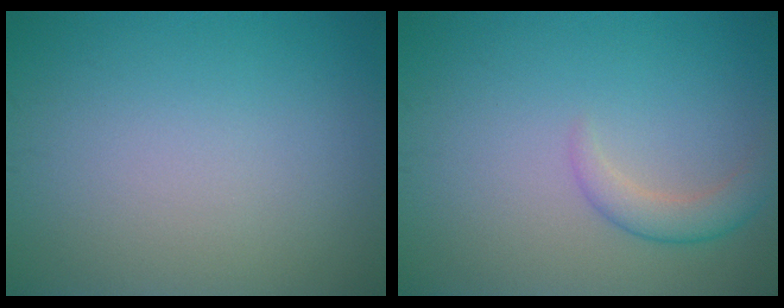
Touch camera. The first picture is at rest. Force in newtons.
{"total": 2.3, "press": 2.3, "slide": 0.1}